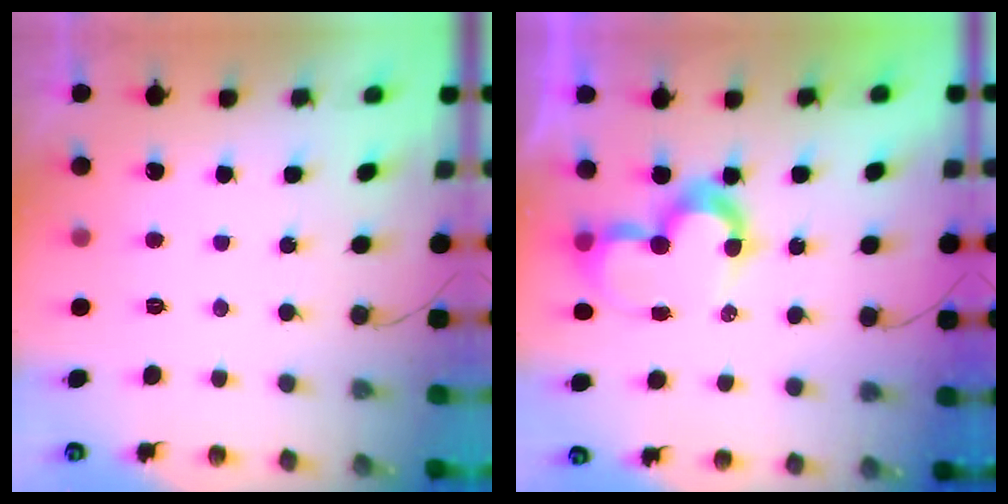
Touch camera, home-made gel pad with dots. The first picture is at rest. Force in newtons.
{"total": 10.0, "press": 10.0, "slide": 0.9}